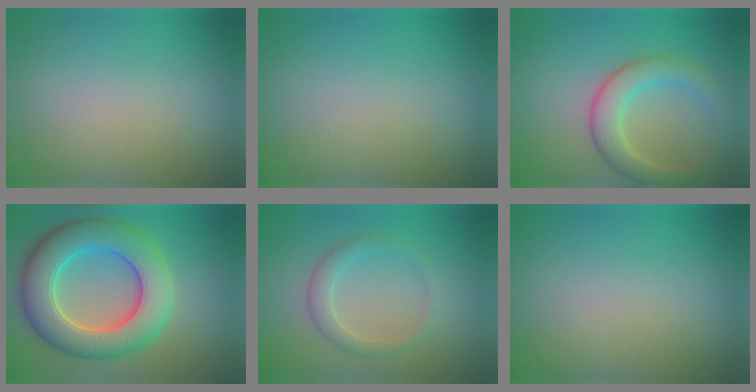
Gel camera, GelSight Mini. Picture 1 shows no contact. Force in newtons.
{"total": 0.0}
{"total": 4.4, "press": 4.4, "slide": 0.3}
{"total": 9.5, "press": 9.5, "slide": 0.2}
{"total": 2.2, "press": 2.2, "slide": 0.1}
{"total": 0.0}